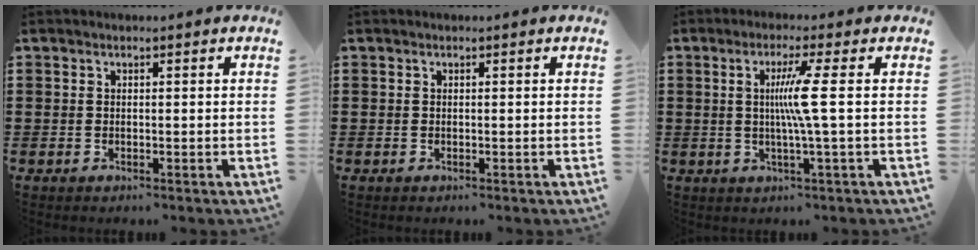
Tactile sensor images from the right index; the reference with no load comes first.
{"total": 0.0}
{"total": 6.1, "force": [0.2, -1.5, 5.9], "torque": [-0.116, -0.014, -0.007]}